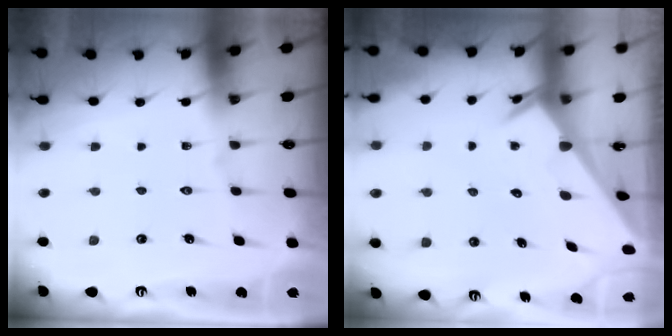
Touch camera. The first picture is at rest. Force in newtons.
{"total": 3.3, "press": 3.3, "slide": 0.3}